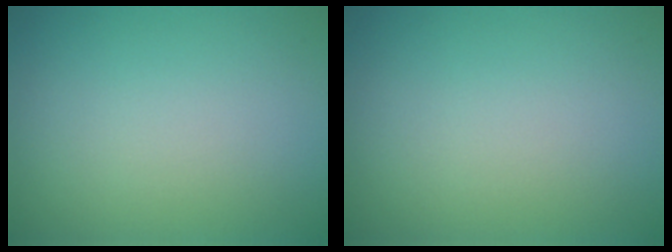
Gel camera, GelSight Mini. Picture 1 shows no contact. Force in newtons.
{"total": 0.0}